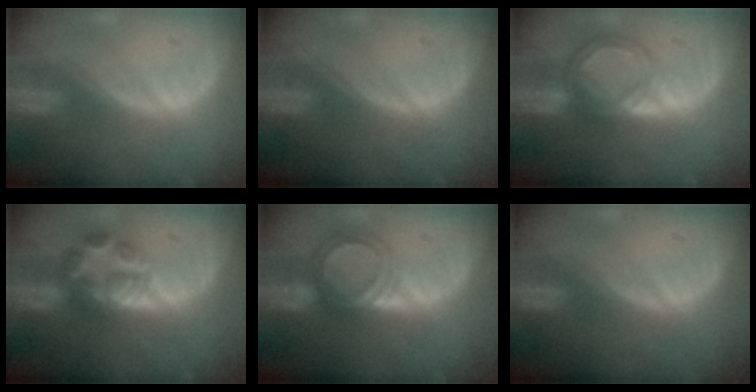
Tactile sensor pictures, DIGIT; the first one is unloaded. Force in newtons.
{"total": 0.0}
{"total": 6.4, "press": 5.6, "slide": 3.1}
{"total": 5.6, "press": 5.5, "slide": 1.0}
{"total": 5.0, "press": 5.0, "slide": 0.4}
{"total": 0.0}